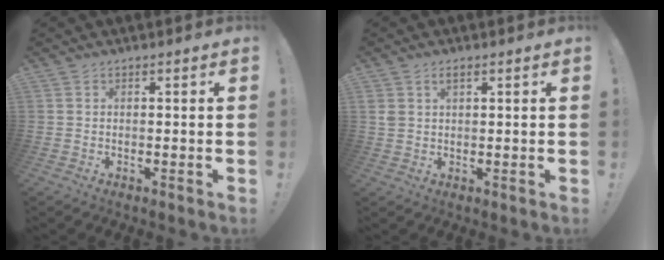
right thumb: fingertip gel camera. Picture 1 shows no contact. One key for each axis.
{"total": 2.4, "fx": 1.1, "fy": 1.2, "fz": 1.7, "tx": -0.027, "ty": 0.000, "tz": 0.020}